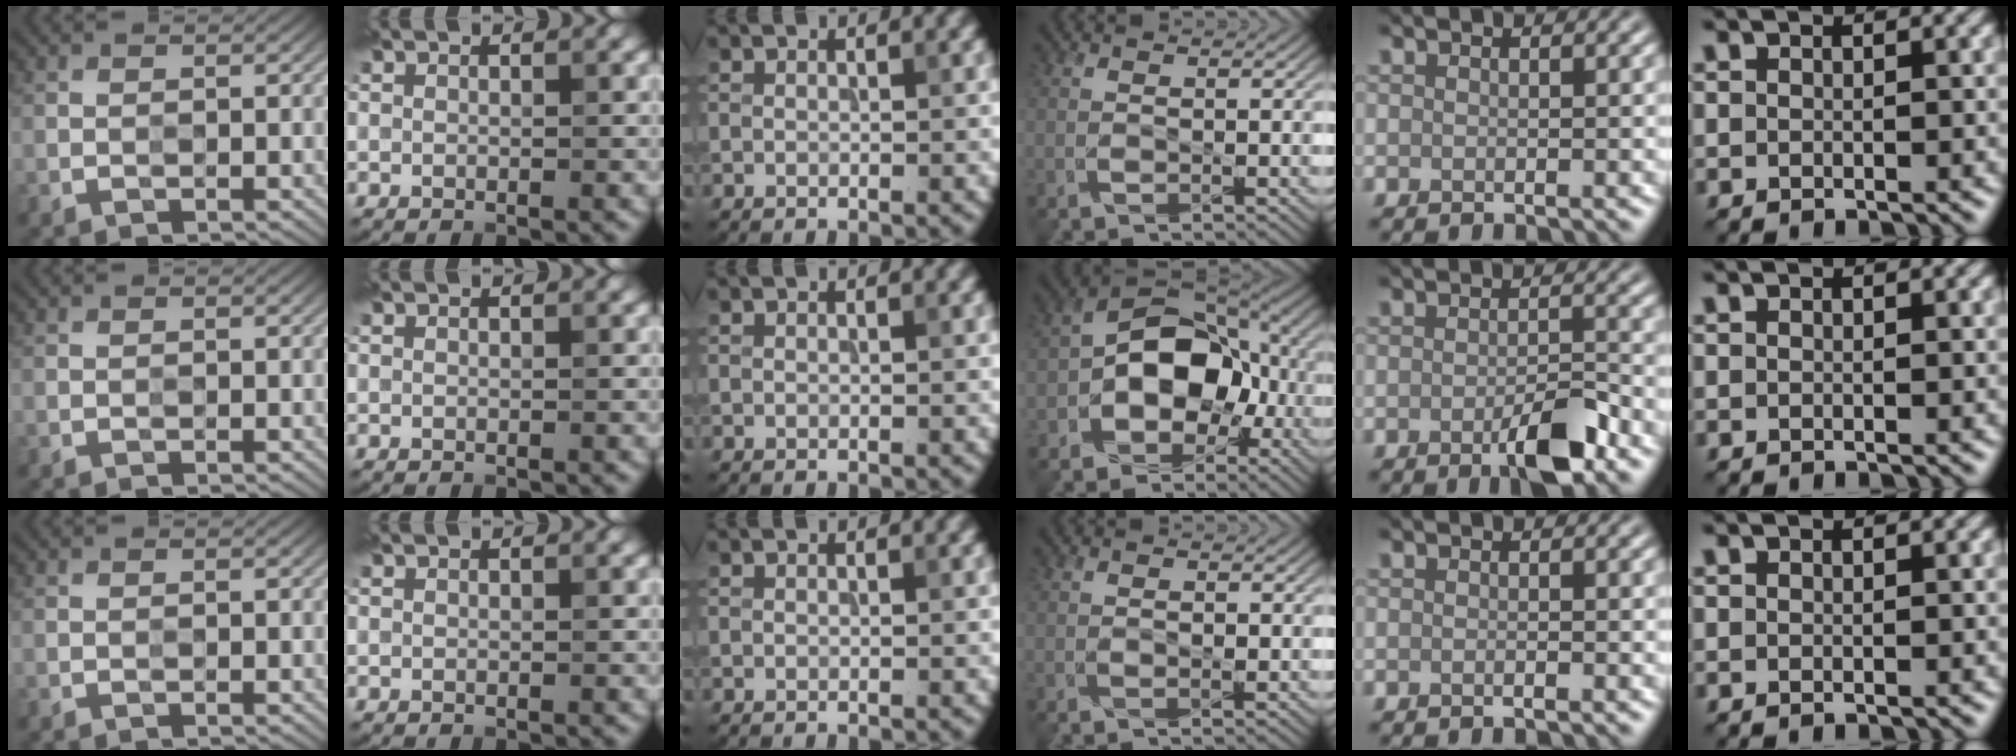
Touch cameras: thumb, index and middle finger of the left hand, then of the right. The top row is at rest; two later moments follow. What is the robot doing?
{"motion": "press", "object": "stopwatch"}